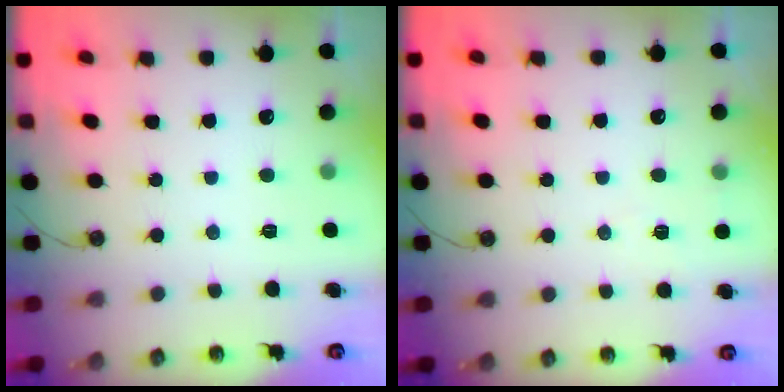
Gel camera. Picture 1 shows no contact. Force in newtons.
{"total": 4.7, "press": 4.5, "slide": 1.4}